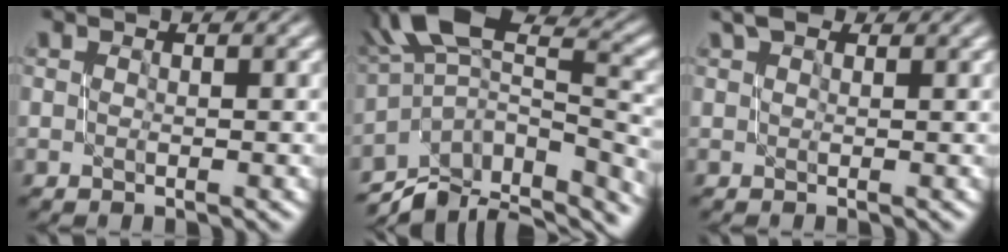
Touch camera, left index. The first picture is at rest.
{"total": 10.4, "force": [-6.1, 4.6, 7.1], "torque": [-0.126, 0.024, -0.088]}
{"total": 2.1, "force": [1.6, 0.8, 1.1], "torque": [-0.018, 0.003, 0.022]}